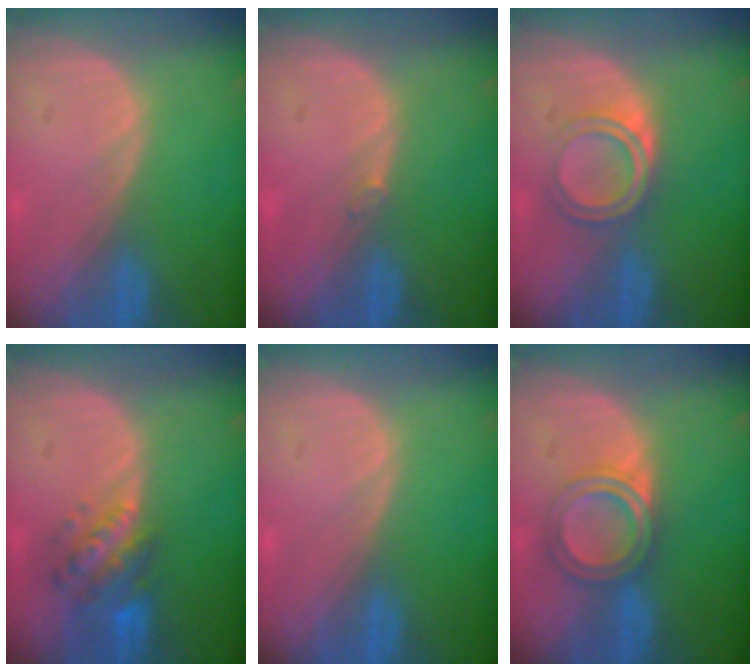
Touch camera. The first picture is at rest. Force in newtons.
{"total": 0.5, "press": 0.5, "slide": 0.1}
{"total": 4.4, "press": 4.4, "slide": 0.2}
{"total": 6.1, "press": 5.9, "slide": 1.7}
{"total": 0.0}
{"total": 5.3, "press": 5.3, "slide": 0.1}